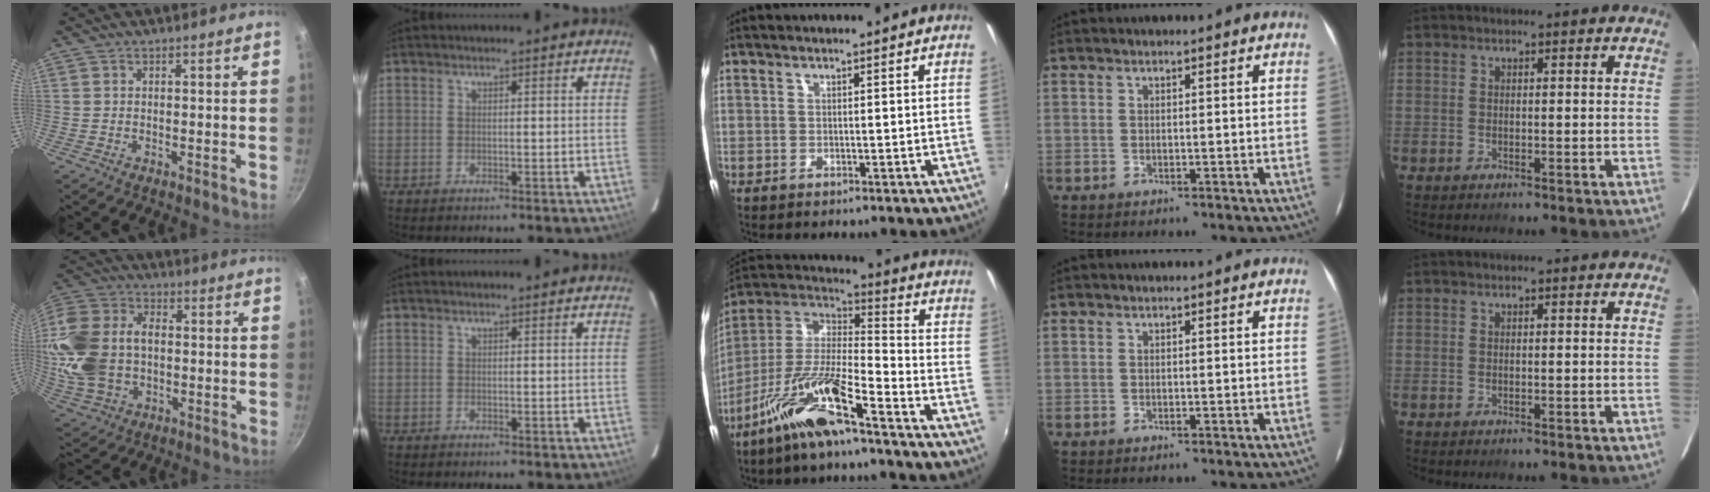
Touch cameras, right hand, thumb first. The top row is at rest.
{"thumb": {"total": 18.2, "force": [-0.6, 12.8, 13.0], "torque": [-0.258, 0.029, -0.010]}, "middle": {"total": 14.7, "force": [-9.6, 2.5, 10.8], "torque": [-0.208, 0.001, -0.190]}}